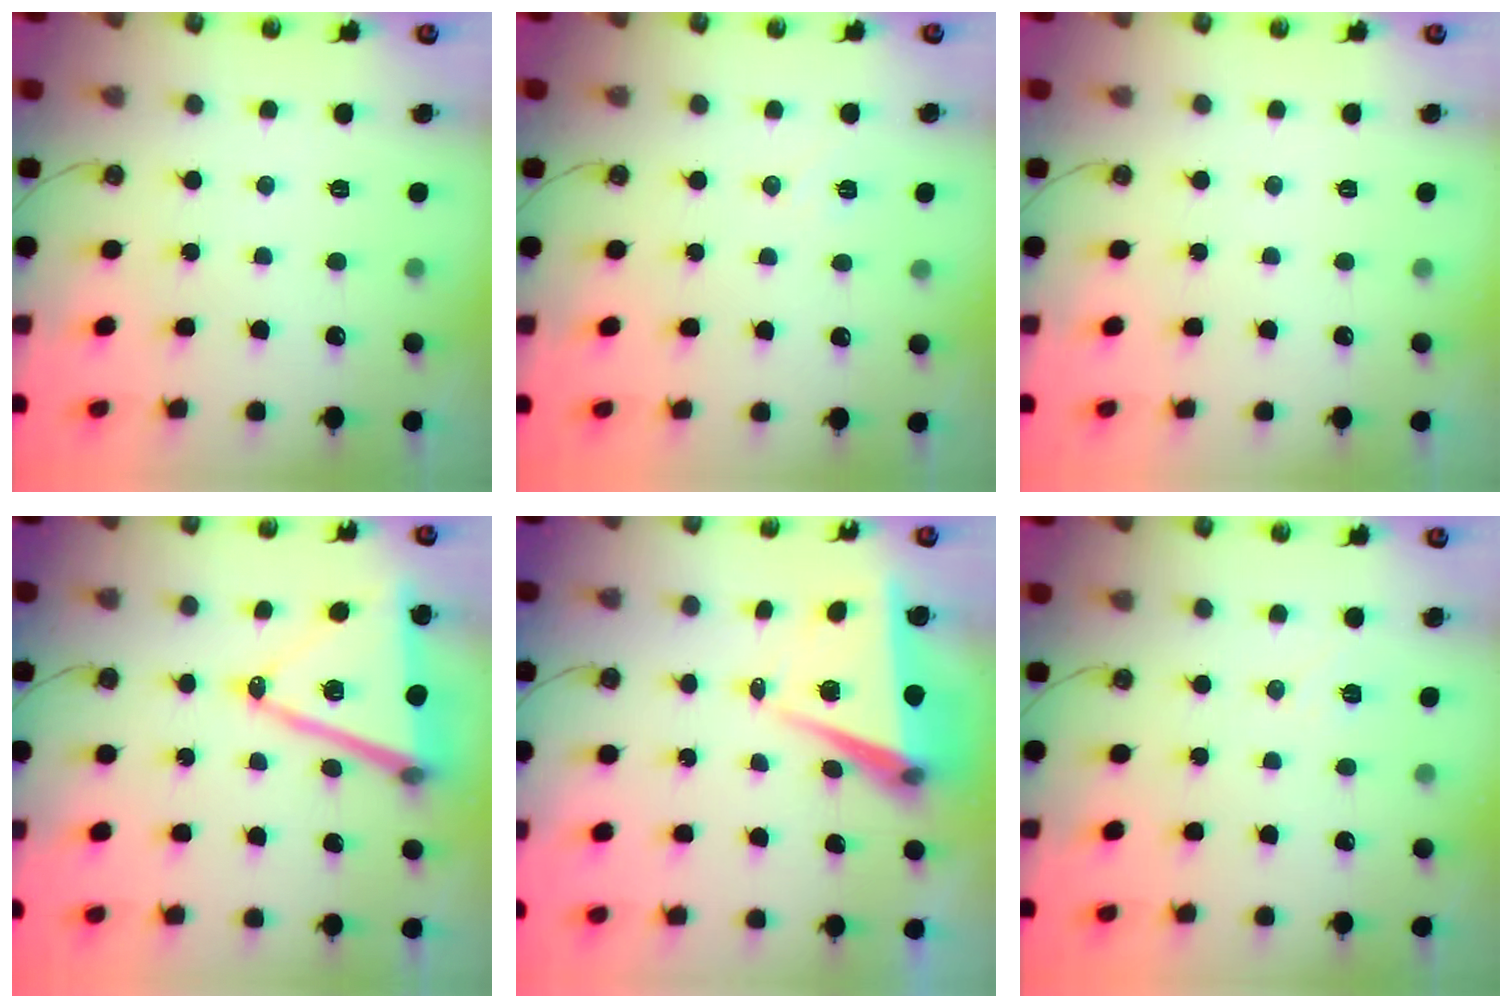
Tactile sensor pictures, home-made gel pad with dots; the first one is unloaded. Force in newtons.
{"total": 5.3, "press": 3.8, "slide": 3.7}
{"total": 0.0}
{"total": 15.2, "press": 14.7, "slide": 3.9}
{"total": 7.6, "press": 6.3, "slide": 4.4}
{"total": 5.3, "press": 4.2, "slide": 3.3}